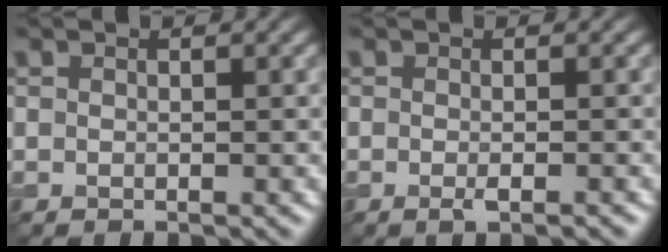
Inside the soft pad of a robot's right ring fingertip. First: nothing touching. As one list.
[{"total": 1.3, "force": [-0.6, 0.2, 1.1], "torque": [-0.018, -0.005, -0.012]}]